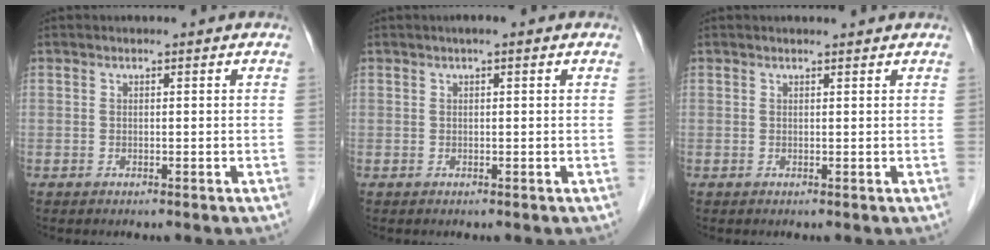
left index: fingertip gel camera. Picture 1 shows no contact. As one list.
[{"total": 1.8, "force": [1.0, 0.5, 1.4], "torque": [-0.017, 0.008, 0.013]}, {"total": 2.1, "force": [2.0, 0.4, 0.6], "torque": [0.000, 0.009, 0.027]}]